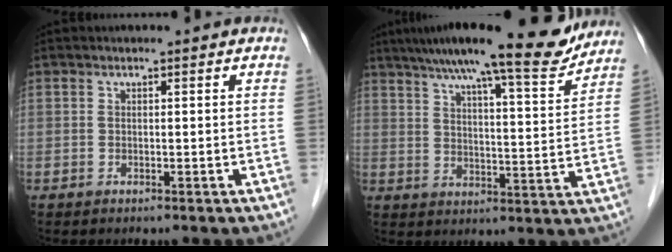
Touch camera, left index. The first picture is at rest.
{"total": 17.8, "force": [15.1, 1.4, 9.3], "torque": [-0.141, 0.005, 0.210]}